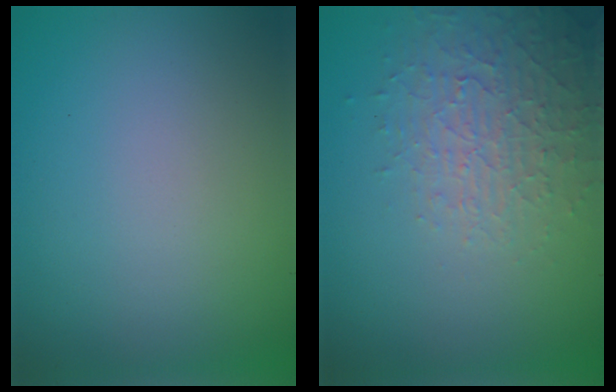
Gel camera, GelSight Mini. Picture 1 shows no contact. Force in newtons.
{"total": 4.1, "press": 4.0, "slide": 0.9}